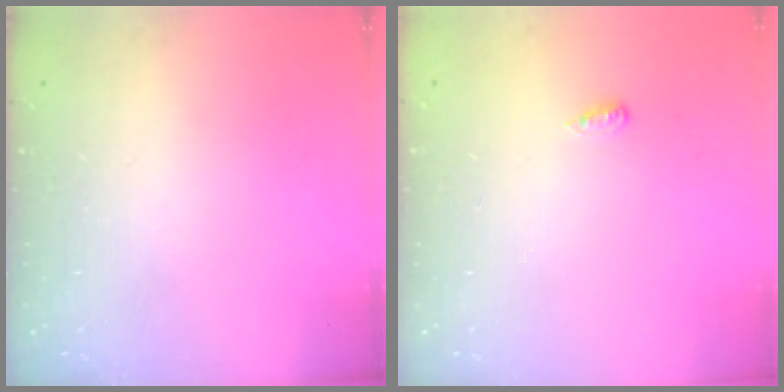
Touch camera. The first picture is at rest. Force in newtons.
{"total": 4.4, "press": 3.4, "slide": 2.9}